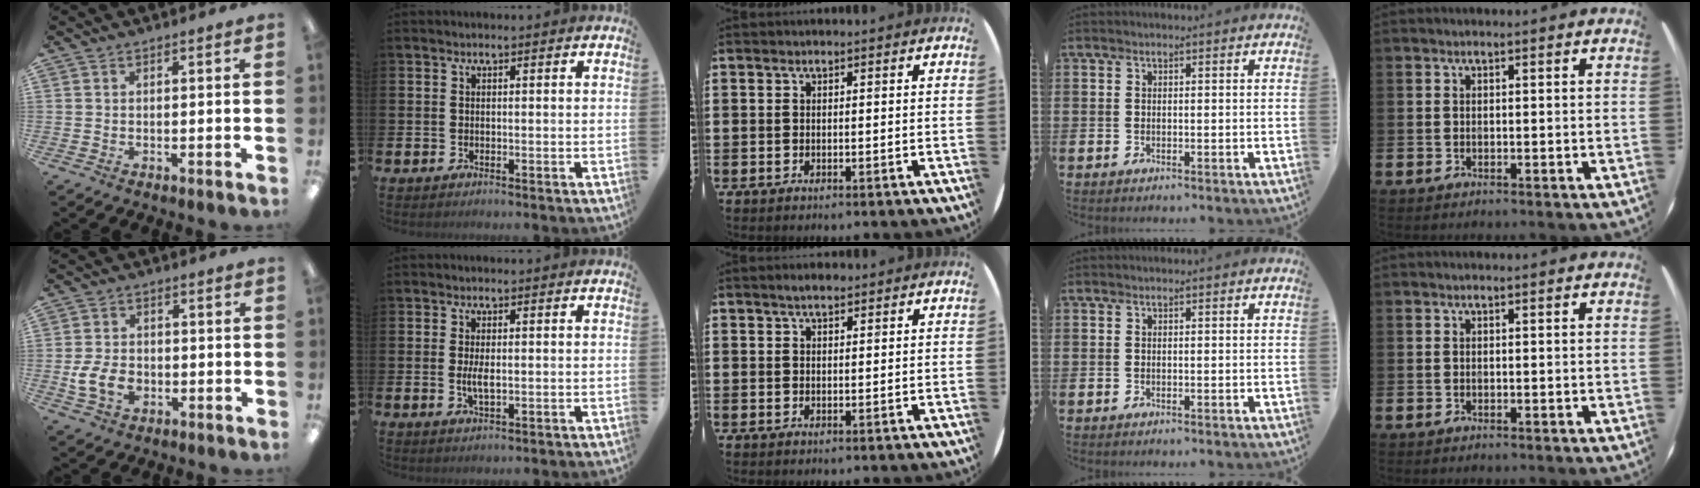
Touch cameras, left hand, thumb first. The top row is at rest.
{"thumb": {"total": 7.7, "force": [-2.1, 5.6, 4.8], "torque": [-0.094, 0.010, -0.037]}, "index": {"total": 2.7, "force": [0.1, 1.1, 2.5], "torque": [-0.041, -0.002, -0.001]}, "middle": {"total": 1.8, "force": [1.5, 0.5, 0.9], "torque": [-0.010, 0.003, 0.023]}}